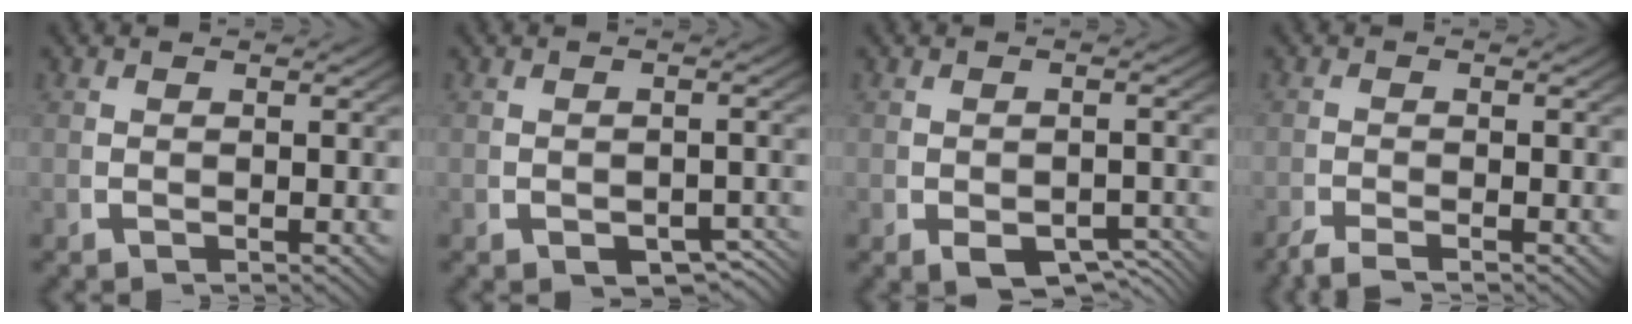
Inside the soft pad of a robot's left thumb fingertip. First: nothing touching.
{"total": 3.1, "force": [-1.5, 1.8, 2.0], "torque": [-0.030, -0.016, -0.017]}
{"total": 4.2, "force": [-2.0, 2.5, 2.7], "torque": [-0.042, -0.025, -0.022]}
{"total": 1.9, "force": [-1.7, 0.4, 0.5], "torque": [-0.005, -0.007, -0.032]}